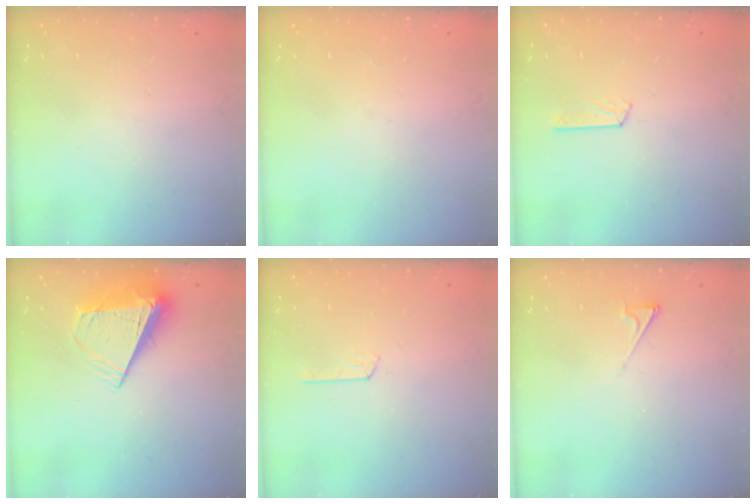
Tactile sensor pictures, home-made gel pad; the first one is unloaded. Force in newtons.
{"total": 1.5, "press": 1.4, "slide": 0.2}
{"total": 3.7, "press": 3.7, "slide": 0.4}
{"total": 10.1, "press": 10.1, "slide": 0.5}
{"total": 2.8, "press": 2.8, "slide": 0.3}
{"total": 2.5, "press": 2.5, "slide": 0.3}